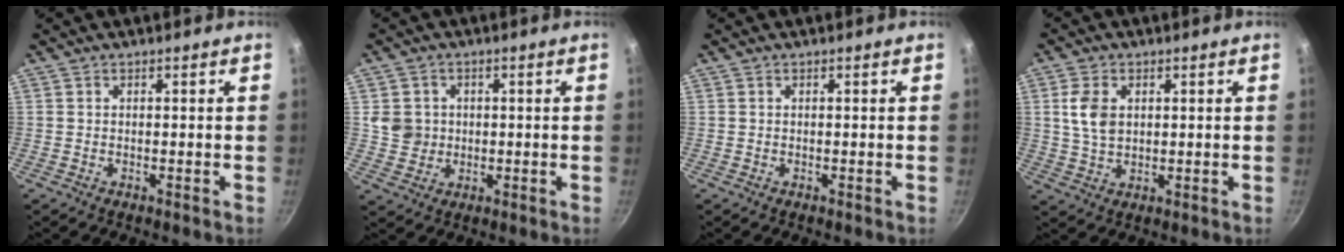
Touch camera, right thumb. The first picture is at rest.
{"total": 5.2, "force": [0.7, 4.9, 1.4], "torque": [-0.004, 0.004, 0.017]}
{"total": 0.0}
{"total": 6.4, "force": [1.5, 4.3, 4.6], "torque": [-0.082, -0.002, 0.030]}